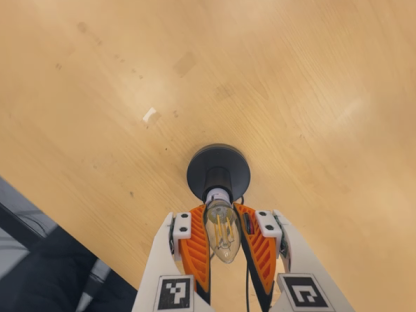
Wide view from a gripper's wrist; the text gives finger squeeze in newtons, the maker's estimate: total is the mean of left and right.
{"total": 20.5, "left": 18.9, "right": 22.1}